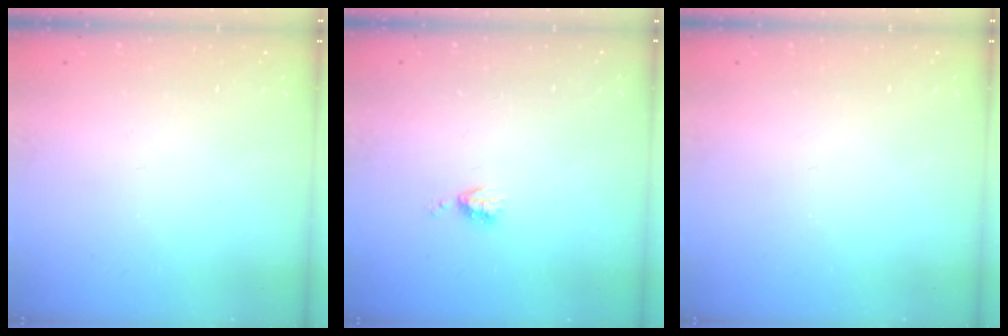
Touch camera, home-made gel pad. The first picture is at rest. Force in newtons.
{"total": 3.5, "press": 3.5, "slide": 0.6}
{"total": 0.0}